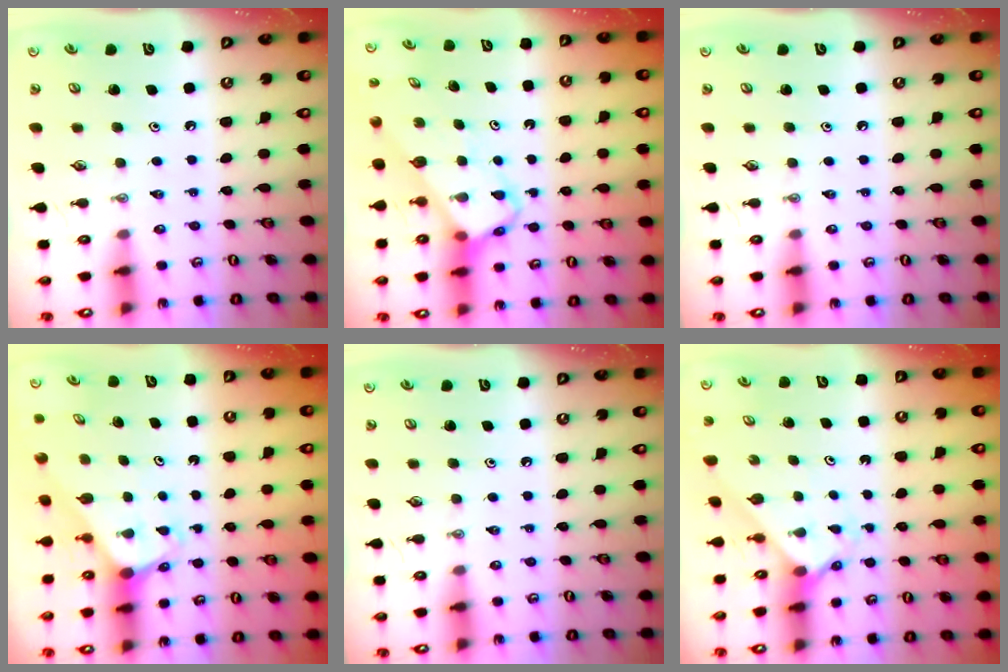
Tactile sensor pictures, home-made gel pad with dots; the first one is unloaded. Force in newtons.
{"total": 3.9, "press": 3.8, "slide": 0.2}
{"total": 0.0}
{"total": 1.9, "press": 1.9, "slide": 0.1}
{"total": 0.0}
{"total": 2.3, "press": 2.3, "slide": 0.2}